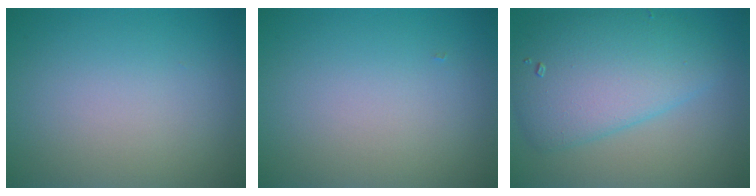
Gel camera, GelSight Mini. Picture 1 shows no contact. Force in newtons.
{"total": 0.0}
{"total": 6.7, "press": 6.7, "slide": 0.1}